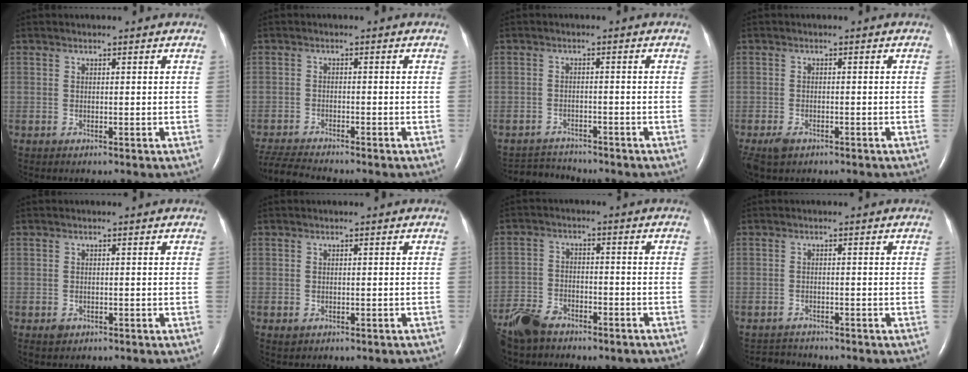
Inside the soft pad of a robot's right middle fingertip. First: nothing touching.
{"total": 6.0, "force": [-5.8, -0.2, 1.6], "torque": [-0.032, -0.020, -0.102]}
{"total": 4.1, "force": [-4.1, 0.4, -0.7], "torque": [0.007, -0.008, -0.068]}
{"total": 3.2, "force": [-2.1, 1.7, 1.7], "torque": [-0.042, -0.006, -0.032]}
{"total": 1.2, "force": [-0.6, 0.9, 0.4], "torque": [-0.007, 0.002, -0.006]}
{"total": 1.7, "force": [-0.8, 1.3, 0.7], "torque": [-0.014, 0.001, 0.000]}
{"total": 9.7, "force": [-7.7, 4.6, 3.7], "torque": [-0.086, -0.002, -0.130]}
{"total": 2.7, "force": [-2.6, 0.5, -0.6], "torque": [0.005, -0.012, -0.043]}